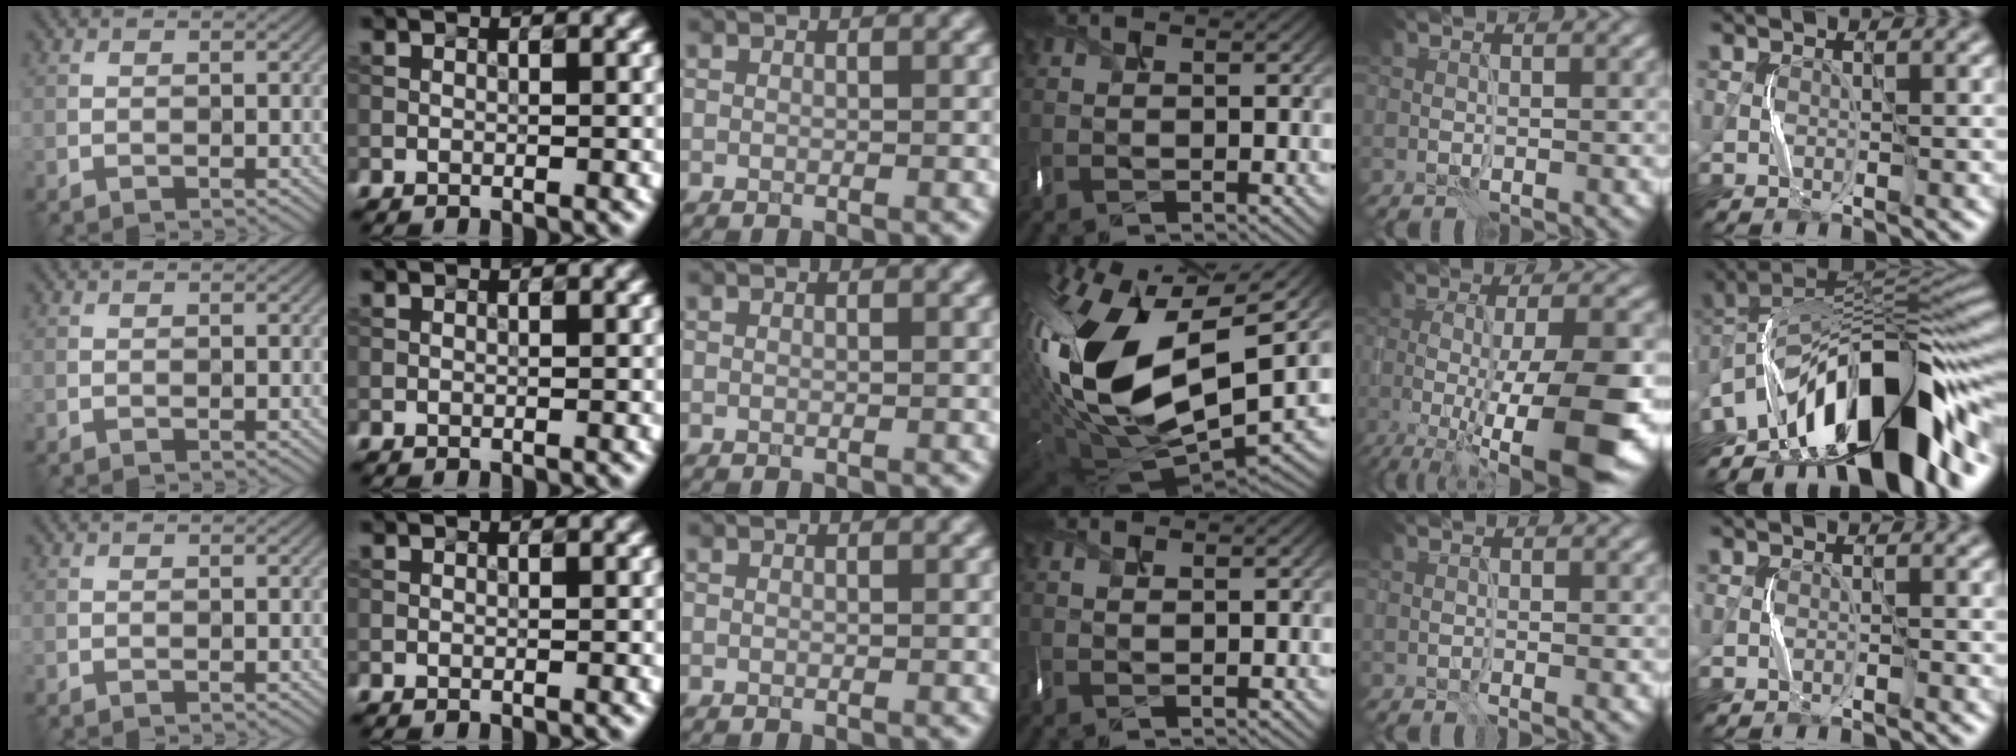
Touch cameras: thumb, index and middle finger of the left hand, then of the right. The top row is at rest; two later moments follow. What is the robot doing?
{"motion": "shake", "object": "box of matches"}